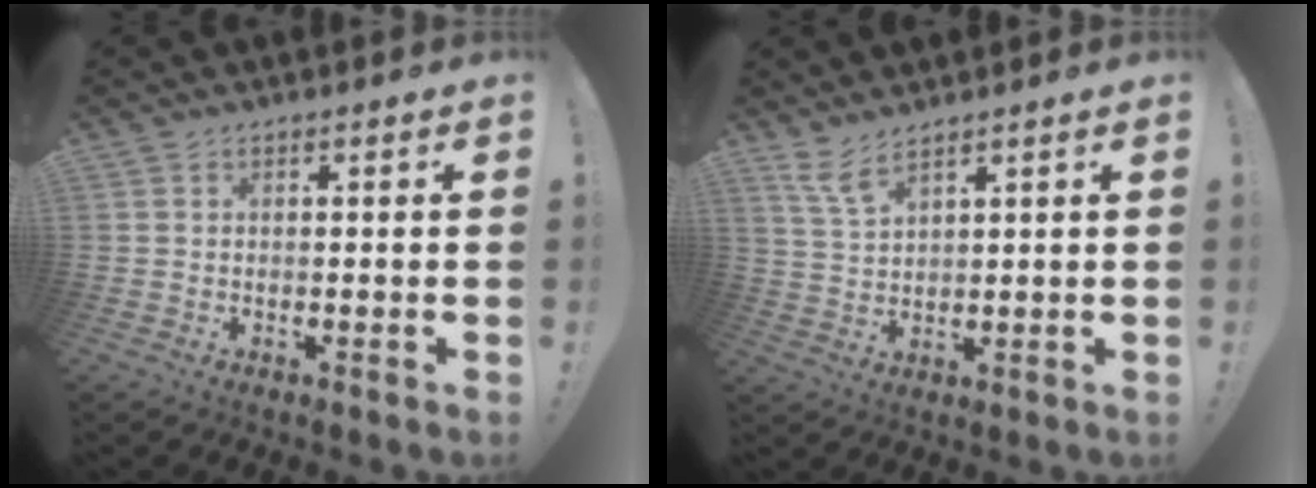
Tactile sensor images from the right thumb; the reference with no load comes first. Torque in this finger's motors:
{"motor_torque": [0.29, 0.42, 0.36, 0.02, 0.00]}